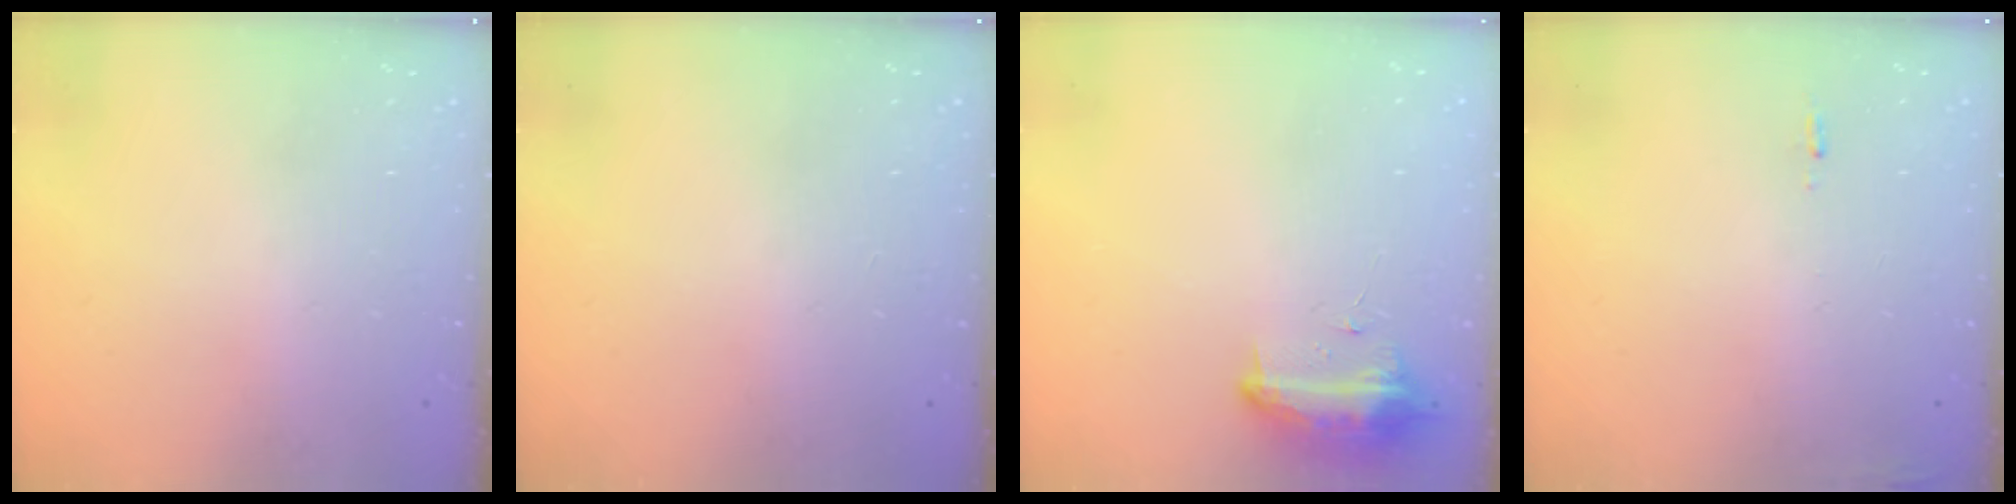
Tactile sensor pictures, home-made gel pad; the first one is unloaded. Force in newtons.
{"total": 0.0}
{"total": 10.7, "press": 10.6, "slide": 0.7}
{"total": 5.6, "press": 5.3, "slide": 1.8}